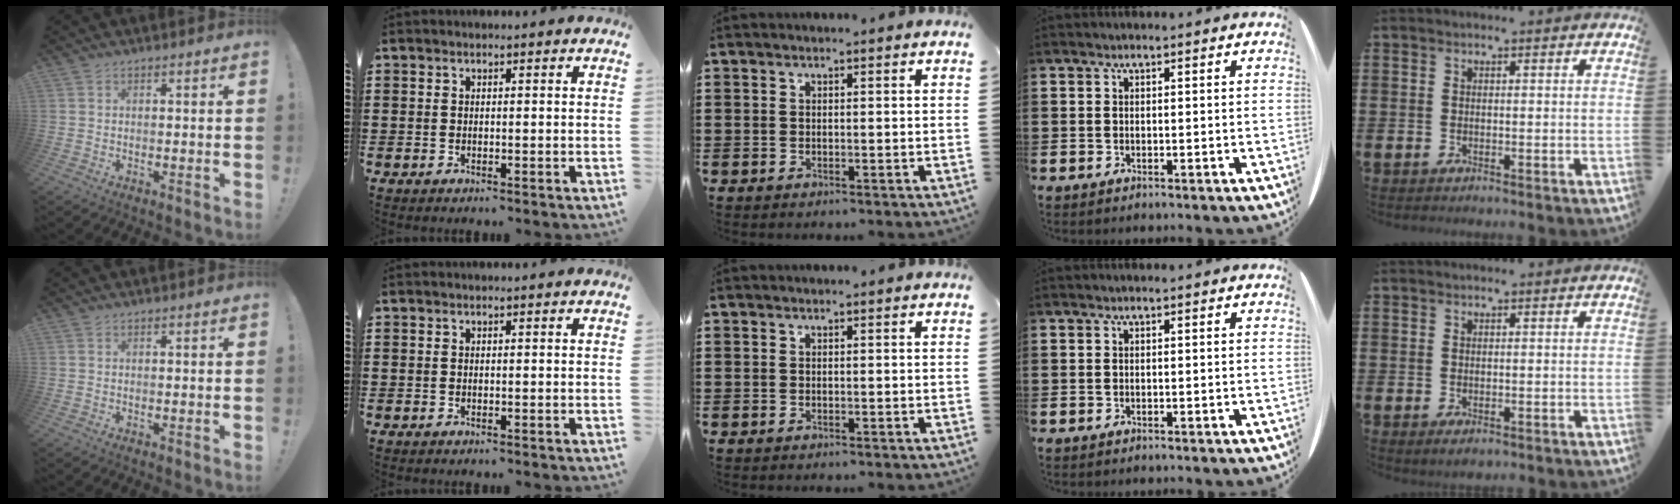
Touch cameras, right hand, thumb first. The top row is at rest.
{"little": {"total": 0.6, "force": [-0.3, 0.3, 0.4], "torque": [-0.001, -0.002, -0.008]}}